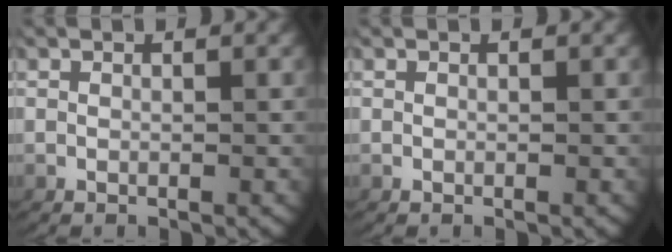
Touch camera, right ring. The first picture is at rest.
{"total": 0.0}